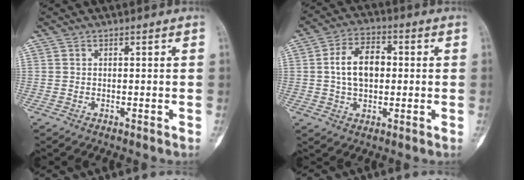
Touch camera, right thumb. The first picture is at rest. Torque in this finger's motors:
{"motor_torque": [1.14, 1.06, 0.36, -0.19, 0.39]}